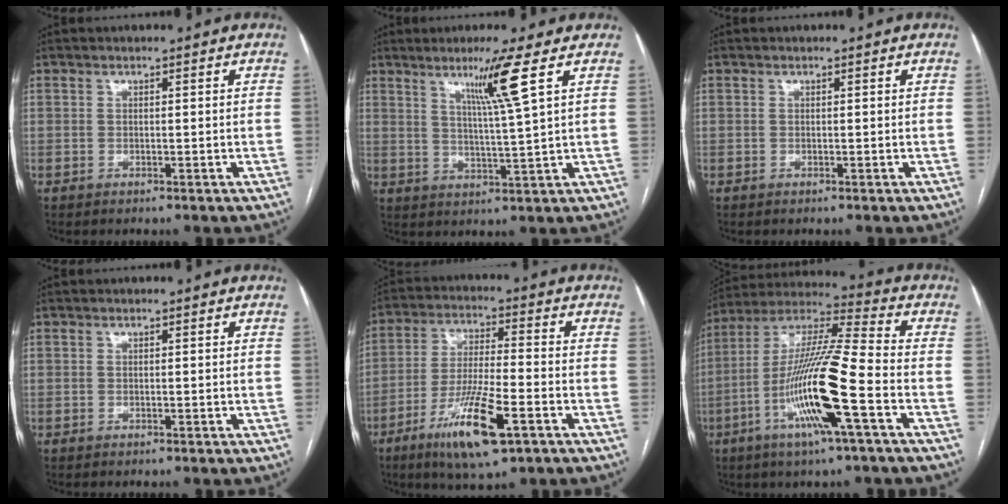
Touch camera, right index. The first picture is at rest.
{"total": 7.5, "force": [3.7, -2.1, 6.1], "torque": [-0.110, -0.015, 0.068]}
{"total": 0.0}
{"total": 0.0}
{"total": 13.1, "force": [-6.6, 1.9, 11.2], "torque": [-0.214, -0.022, -0.115]}
{"total": 17.3, "force": [-5.7, 0.1, 16.3], "torque": [-0.324, -0.008, -0.112]}